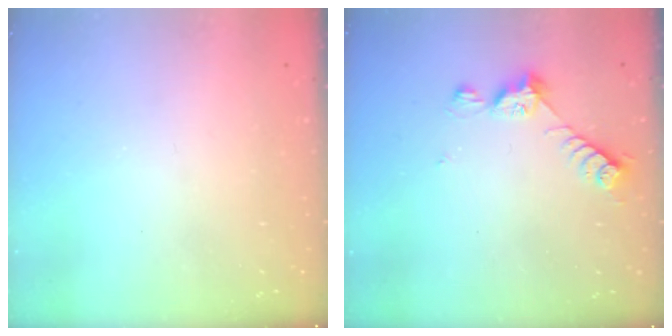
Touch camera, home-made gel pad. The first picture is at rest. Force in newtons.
{"total": 6.5, "press": 6.5, "slide": 0.7}